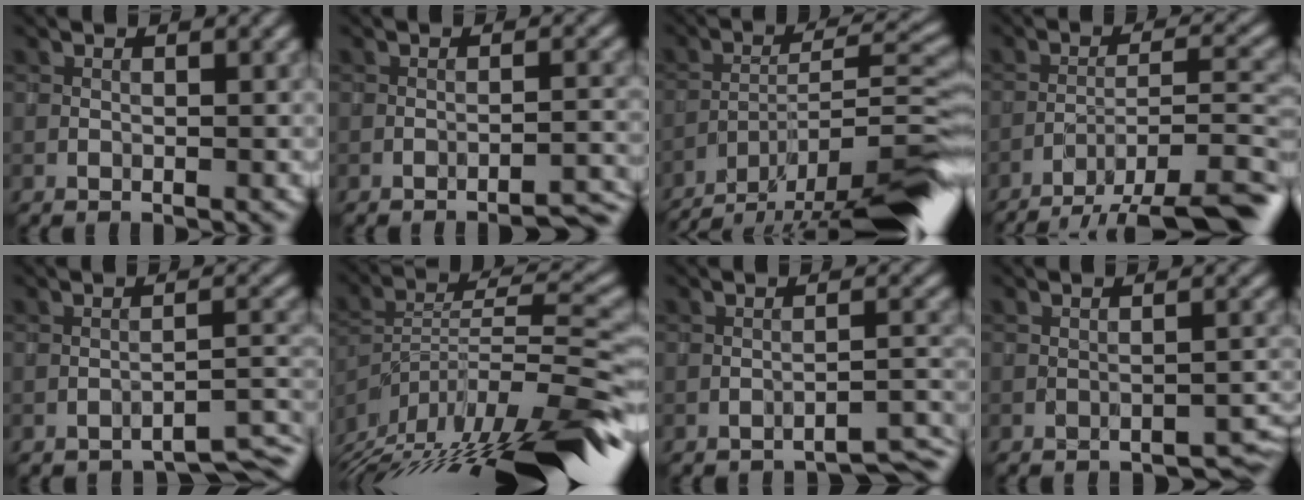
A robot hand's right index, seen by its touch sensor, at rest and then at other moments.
{"total": 2.9, "force": [-2.5, 0.1, 1.5], "torque": [-0.016, 0.013, -0.036]}
{"total": 12.9, "force": [-9.9, 2.7, 7.8], "torque": [-0.129, 0.008, -0.155]}
{"total": 11.2, "force": [-9.0, 2.2, 6.2], "torque": [-0.085, 0.000, -0.125]}
{"total": 3.9, "force": [-3.6, 0.2, 1.4], "torque": [-0.019, 0.001, -0.050]}
{"total": 15.2, "force": [-11.8, 2.7, 9.2], "torque": [-0.130, 0.043, -0.185]}
{"total": 3.6, "force": [-3.3, 0.1, 1.3], "torque": [-0.013, 0.006, -0.048]}
{"total": 2.7, "force": [-2.5, 0.2, 0.8], "torque": [-0.002, 0.003, -0.034]}